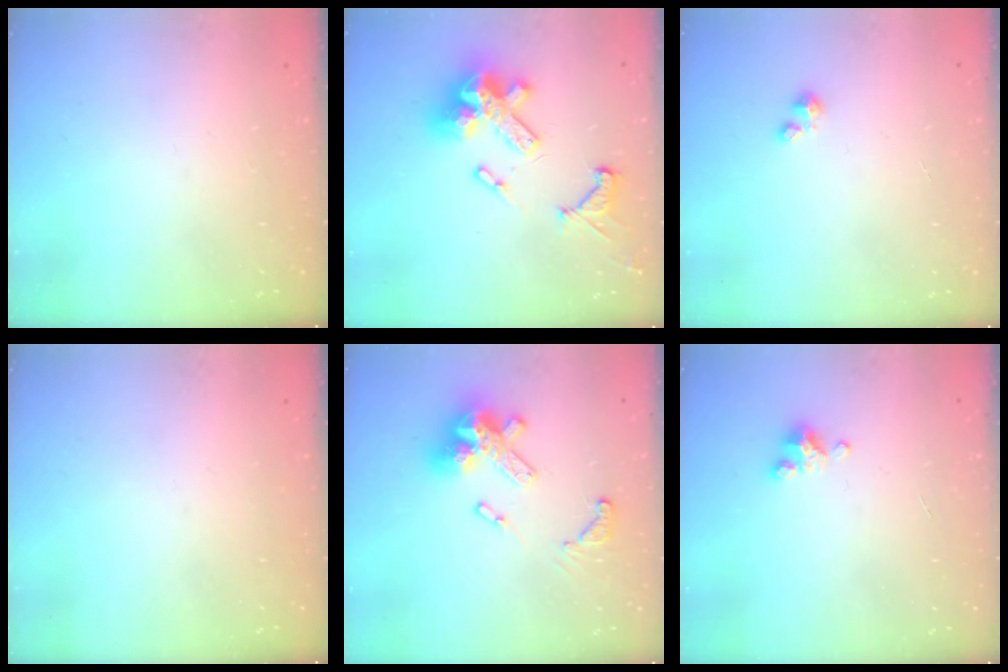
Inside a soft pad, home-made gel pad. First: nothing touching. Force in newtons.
{"total": 17.5, "press": 17.4, "slide": 1.9}
{"total": 1.4, "press": 1.4, "slide": 0.2}
{"total": 0.0}
{"total": 15.6, "press": 15.4, "slide": 2.0}
{"total": 3.3, "press": 3.3, "slide": 0.3}